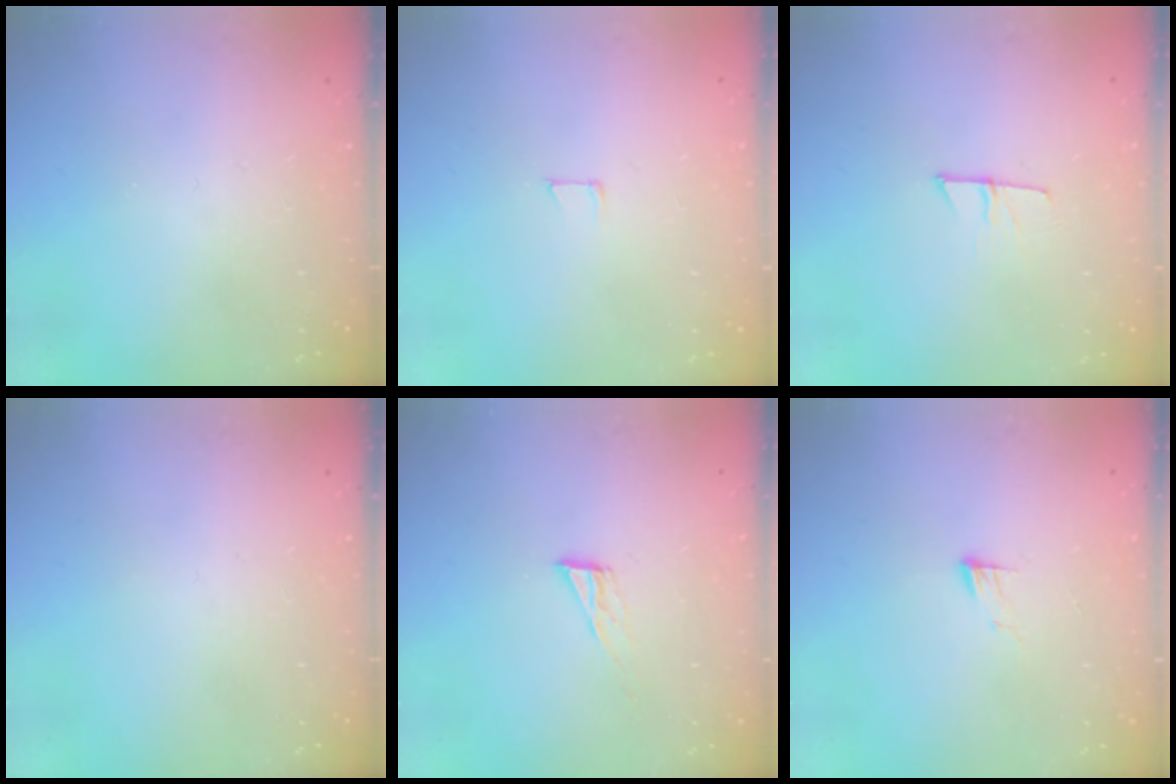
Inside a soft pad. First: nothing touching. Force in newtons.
{"total": 4.0, "press": 4.0, "slide": 0.3}
{"total": 6.0, "press": 5.9, "slide": 1.0}
{"total": 0.0}
{"total": 5.9, "press": 5.8, "slide": 0.7}
{"total": 5.1, "press": 5.1, "slide": 0.5}